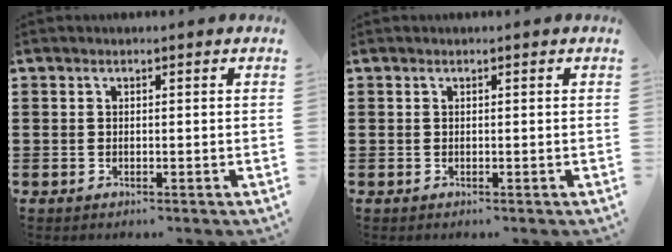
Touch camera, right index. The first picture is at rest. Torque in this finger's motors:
{"motor_torque": [1.07, 1.07, 0.00, 0.00]}